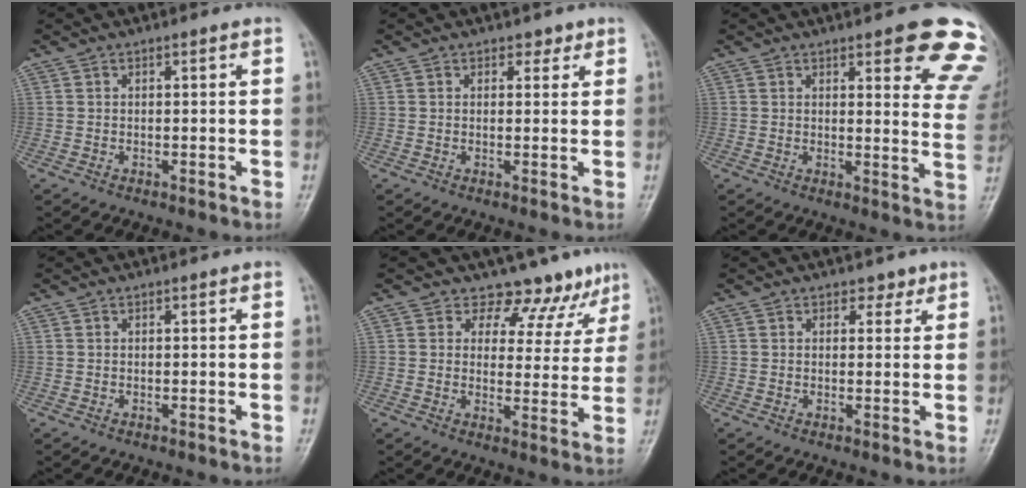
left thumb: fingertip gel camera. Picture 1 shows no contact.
{"total": 1.8, "force": [1.2, 1.2, 0.6], "torque": [0.009, -0.005, 0.012]}
{"total": 13.9, "force": [8.7, 4.0, 10.1], "torque": [-0.078, -0.045, 0.081]}
{"total": 0.0}
{"total": 9.4, "force": [7.8, 5.0, 1.0], "torque": [0.032, -0.047, 0.085]}
{"total": 2.1, "force": [1.4, 1.4, 0.5], "torque": [0.011, -0.006, 0.015]}